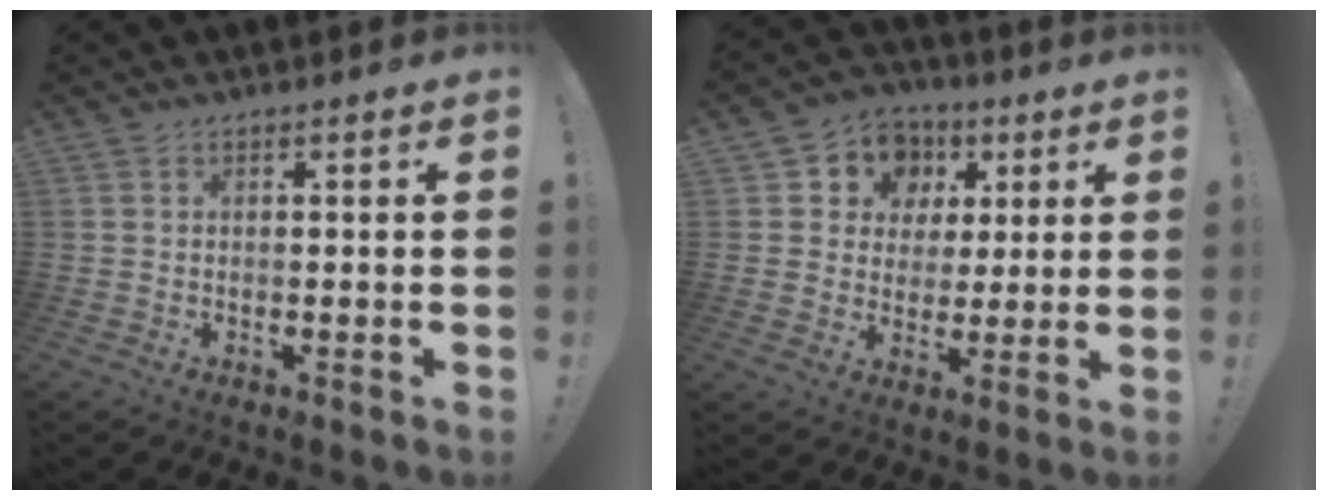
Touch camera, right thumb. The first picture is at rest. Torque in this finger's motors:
{"motor_torque": [1.15, 1.13, 0.02, 0.00, 0.00]}